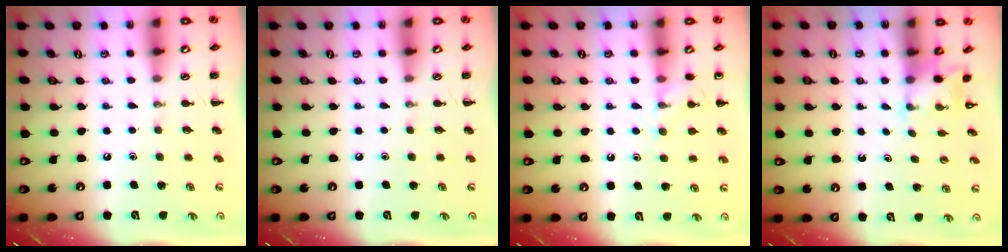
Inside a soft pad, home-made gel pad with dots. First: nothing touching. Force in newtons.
{"total": 0.0}
{"total": 8.0, "press": 7.8, "slide": 1.8}
{"total": 2.0, "press": 2.0, "slide": 0.5}